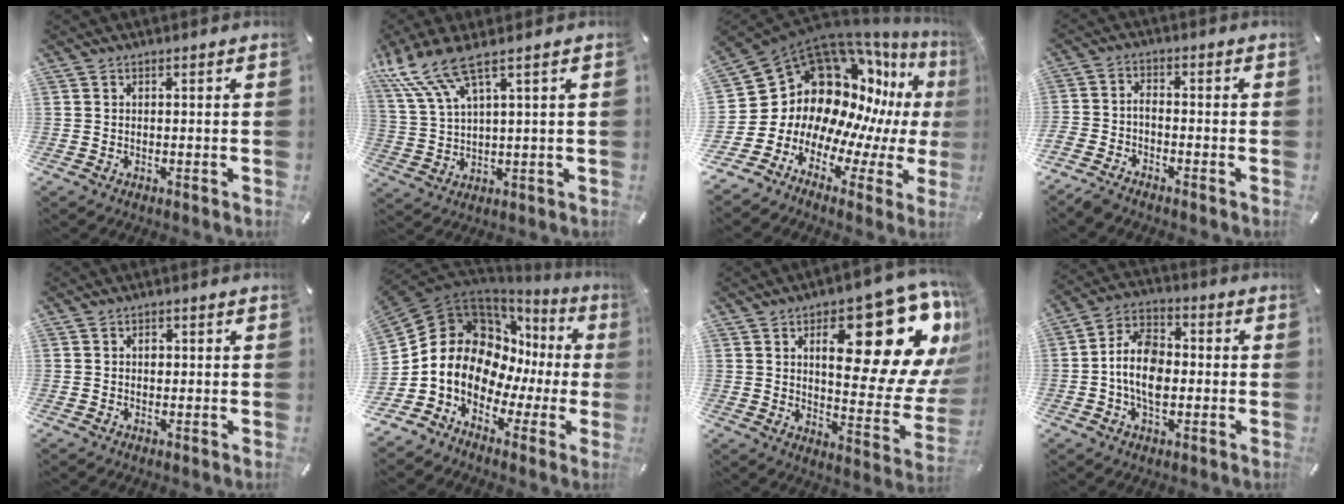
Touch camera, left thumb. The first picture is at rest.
{"total": 10.6, "force": [6.1, 3.4, 8.0], "torque": [-0.180, -0.018, 0.113]}
{"total": 18.8, "force": [7.1, 14.5, 9.6], "torque": [-0.179, -0.124, 0.159]}
{"total": 3.8, "force": [-3.4, 1.1, 1.4], "torque": [-0.044, 0.006, -0.072]}
{"total": 1.2, "force": [0.1, 1.0, 0.7], "torque": [-0.007, 0.001, 0.000]}
{"total": 15.5, "force": [1.0, 13.3, 7.9], "torque": [-0.169, -0.039, 0.022]}
{"total": 26.1, "force": [11.3, 10.7, 20.9], "torque": [-0.268, -0.087, 0.184]}
{"total": 10.4, "force": [-1.9, 6.8, 7.6], "torque": [-0.148, 0.015, -0.034]}